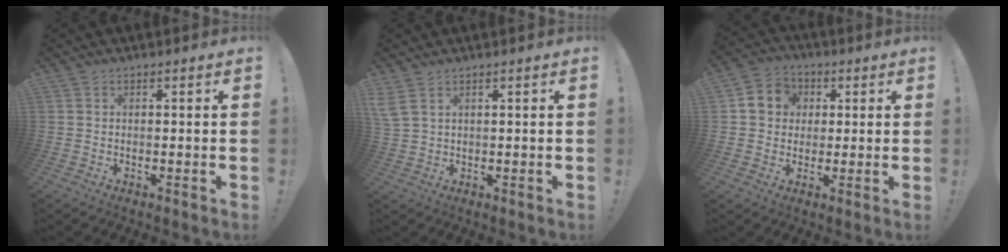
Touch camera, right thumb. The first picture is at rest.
{"total": 3.7, "force": [2.2, 1.2, 2.7], "torque": [-0.059, -0.010, 0.043]}
{"total": 8.2, "force": [1.3, 7.6, 2.7], "torque": [-0.032, 0.005, 0.029]}